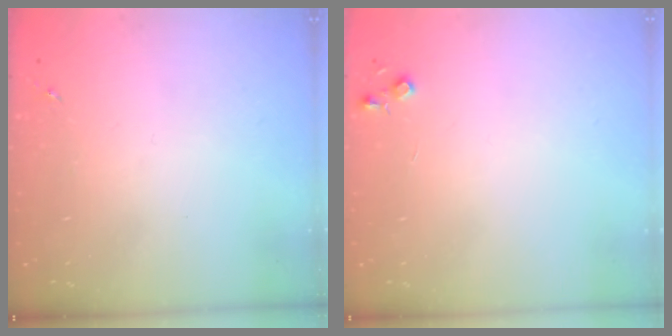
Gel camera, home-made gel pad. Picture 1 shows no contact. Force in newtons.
{"total": 4.4, "press": 4.3, "slide": 0.5}